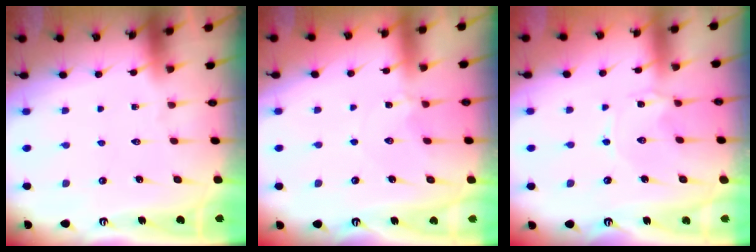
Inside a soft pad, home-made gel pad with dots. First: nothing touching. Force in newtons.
{"total": 2.3, "press": 2.3, "slide": 0.3}
{"total": 1.4, "press": 1.4, "slide": 0.2}